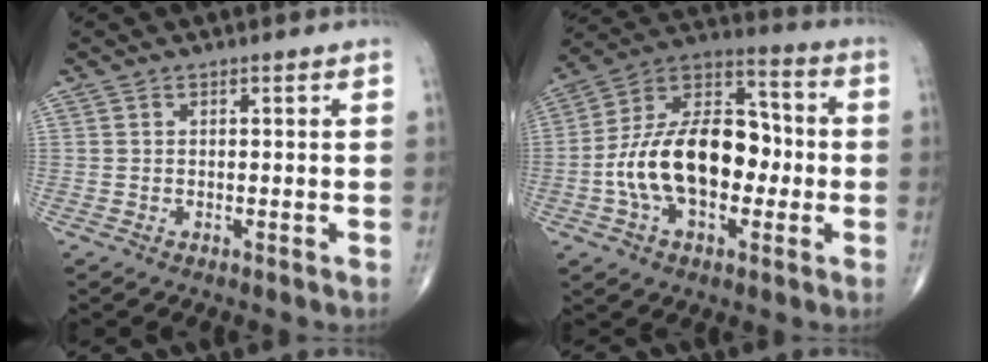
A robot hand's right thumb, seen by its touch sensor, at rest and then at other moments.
{"total": 19.9, "force": [-2.6, 11.9, 15.8], "torque": [-0.260, 0.042, -0.050]}